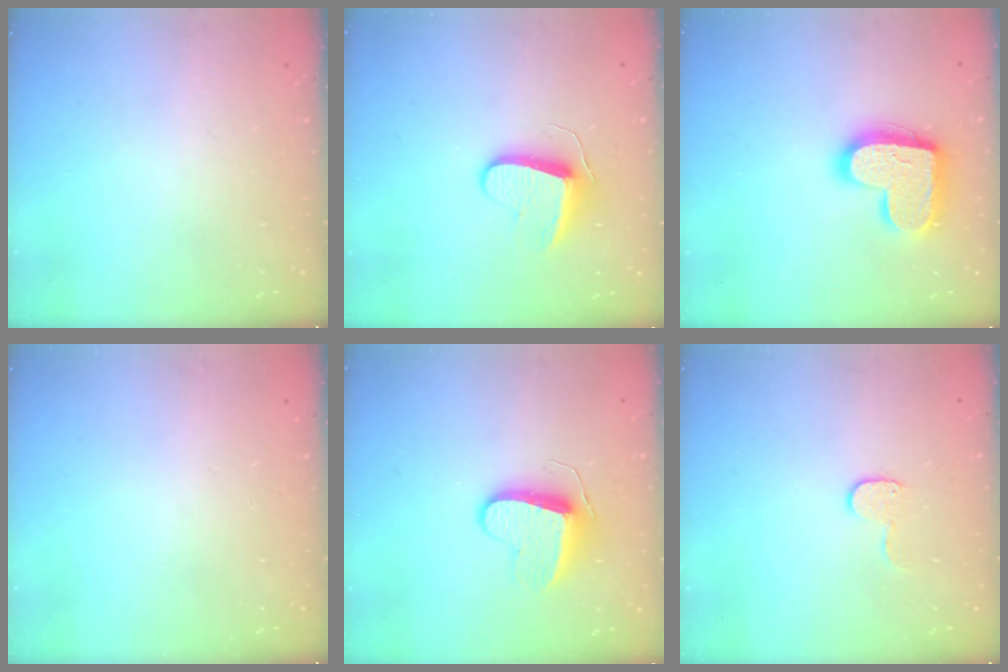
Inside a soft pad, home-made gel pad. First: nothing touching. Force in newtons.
{"total": 8.9, "press": 8.9, "slide": 0.7}
{"total": 17.3, "press": 17.3, "slide": 1.1}
{"total": 0.0}
{"total": 9.2, "press": 9.2, "slide": 0.4}
{"total": 5.5, "press": 5.5, "slide": 0.5}